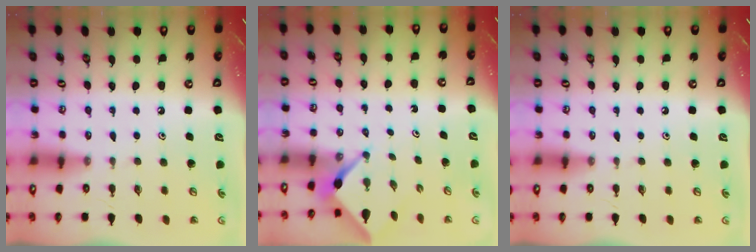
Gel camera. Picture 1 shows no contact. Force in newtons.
{"total": 2.4, "press": 2.4, "slide": 0.3}
{"total": 0.0}